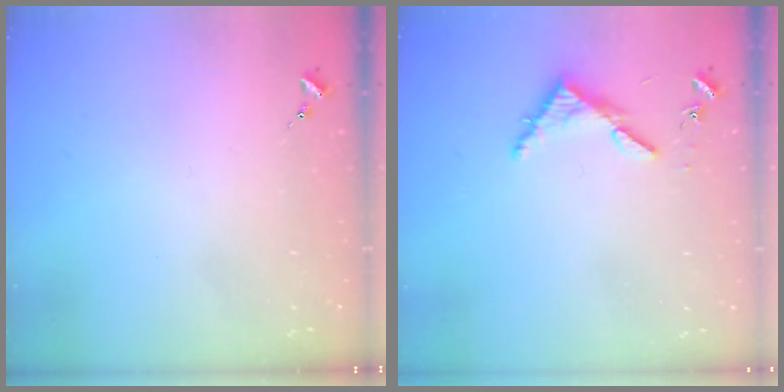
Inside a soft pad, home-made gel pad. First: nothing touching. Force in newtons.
{"total": 3.9, "press": 3.9, "slide": 0.3}